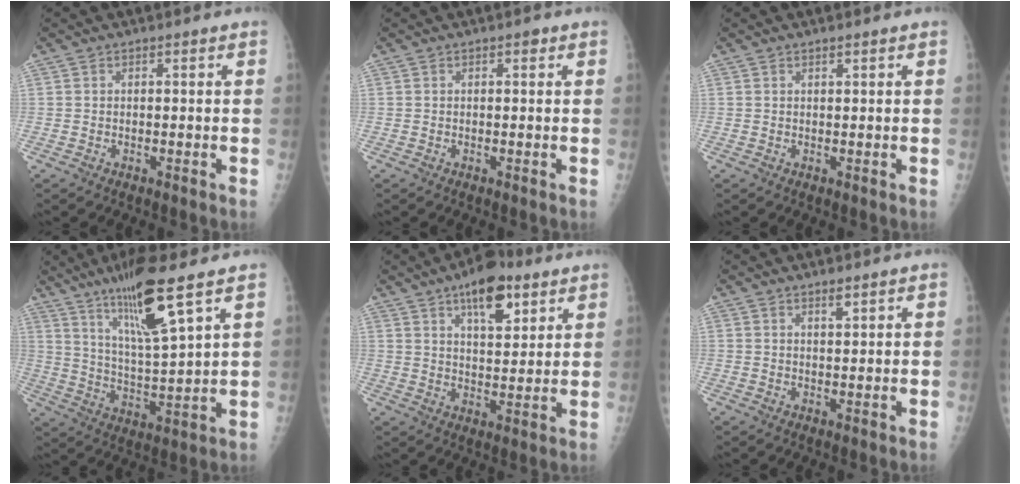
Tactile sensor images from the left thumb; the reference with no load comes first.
{"total": 0.7, "force": [0.3, 0.4, 0.5], "torque": [-0.002, 0.000, 0.002]}
{"total": 0.6, "force": [0.5, 0.1, 0.3], "torque": [-0.006, -0.003, 0.008]}
{"total": 14.0, "force": [8.5, 1.4, 11.1], "torque": [-0.202, -0.051, 0.162]}
{"total": 11.1, "force": [6.4, 4.8, 7.7], "torque": [-0.092, -0.031, 0.099]}
{"total": 1.7, "force": [1.3, 0.4, 1.1], "torque": [-0.014, -0.009, 0.022]}